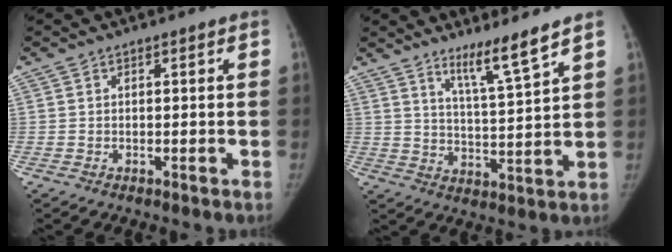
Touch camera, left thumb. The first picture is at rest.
{"total": 7.7, "force": [5.8, -0.5, 5.0], "torque": [-0.083, -0.057, 0.107]}